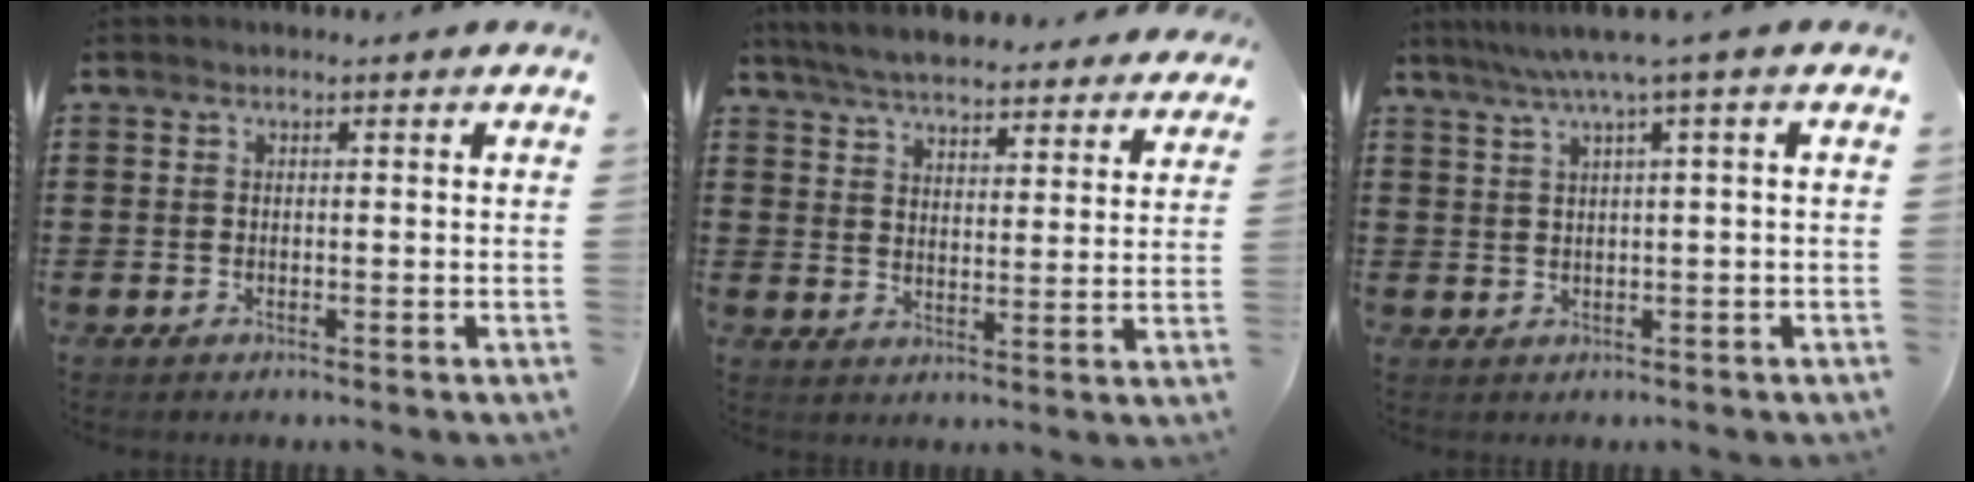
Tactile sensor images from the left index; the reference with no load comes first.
{"total": 5.9, "force": [5.7, 0.8, 1.1], "torque": [-0.046, -0.022, 0.104]}
{"total": 3.7, "force": [1.4, -0.6, 3.4], "torque": [-0.066, -0.004, 0.021]}